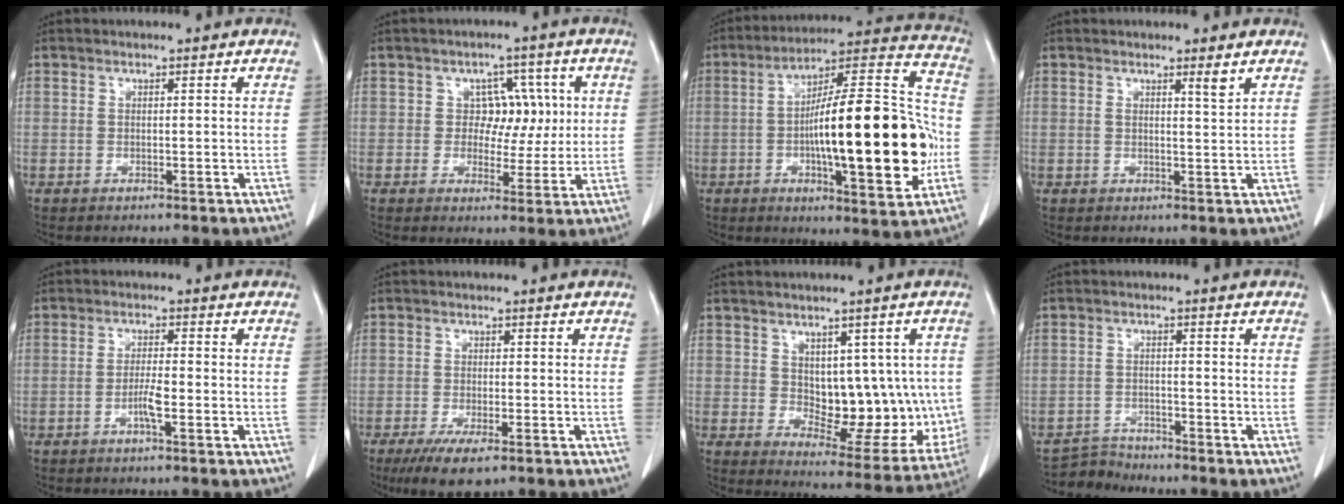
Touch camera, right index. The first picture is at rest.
{"total": 5.6, "force": [0.9, 4.6, 3.0], "torque": [-0.022, 0.015, 0.015]}
{"total": 24.6, "force": [-3.6, 5.0, 23.8], "torque": [-0.340, 0.022, -0.052]}
{"total": 1.8, "force": [1.3, -0.3, 1.3], "torque": [-0.021, -0.009, 0.019]}
{"total": 3.2, "force": [-1.2, 0.2, 3.0], "torque": [-0.058, -0.002, -0.024]}
{"total": 6.1, "force": [-3.8, 1.7, 4.4], "torque": [-0.076, -0.014, -0.060]}
{"total": 13.7, "force": [1.1, 7.3, 11.5], "torque": [-0.139, 0.004, 0.039]}
{"total": 3.5, "force": [-3.3, 0.3, -0.9], "torque": [0.017, -0.009, -0.060]}